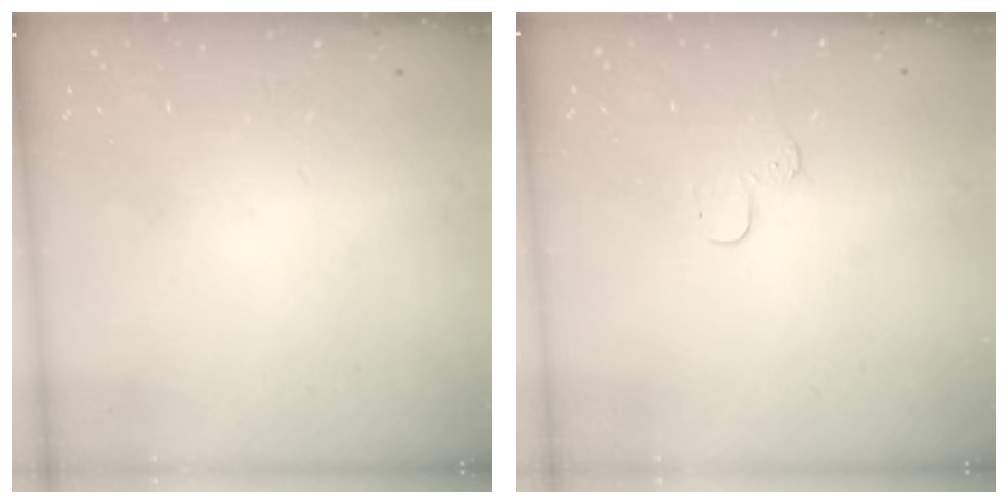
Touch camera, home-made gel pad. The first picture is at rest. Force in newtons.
{"total": 3.2, "press": 3.2, "slide": 0.3}